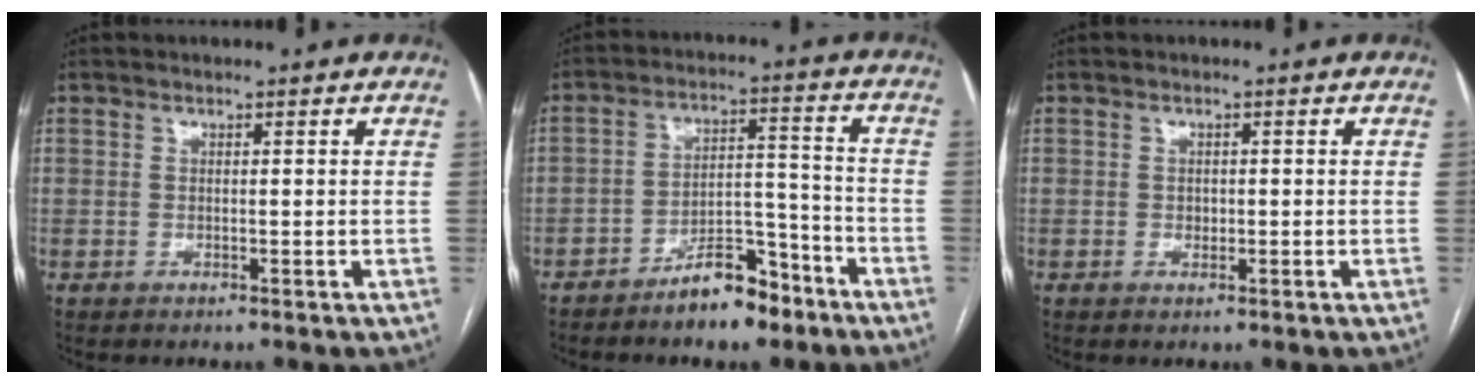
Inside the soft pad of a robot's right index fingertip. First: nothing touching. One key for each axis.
{"total": 8.7, "fx": -6.5, "fy": 3.3, "fz": 4.8, "tx": -0.074, "ty": 0.020, "tz": -0.109}
{"total": 1.0, "fx": -0.2, "fy": 0.8, "fz": 0.6, "tx": -0.008, "ty": 0.000, "tz": -0.002}